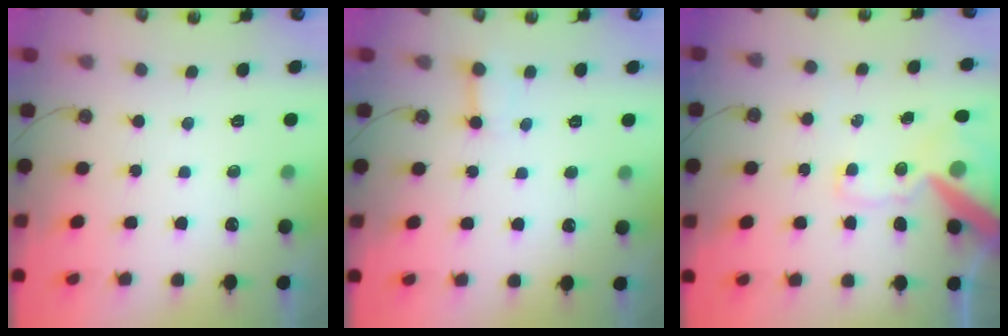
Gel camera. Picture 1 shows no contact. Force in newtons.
{"total": 3.0, "press": 3.0, "slide": 0.4}
{"total": 14.8, "press": 14.7, "slide": 2.0}